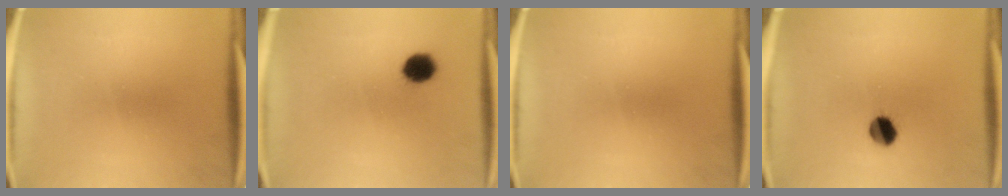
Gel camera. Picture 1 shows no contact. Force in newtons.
{"total": 5.7}
{"total": 0.0}
{"total": 5.5}